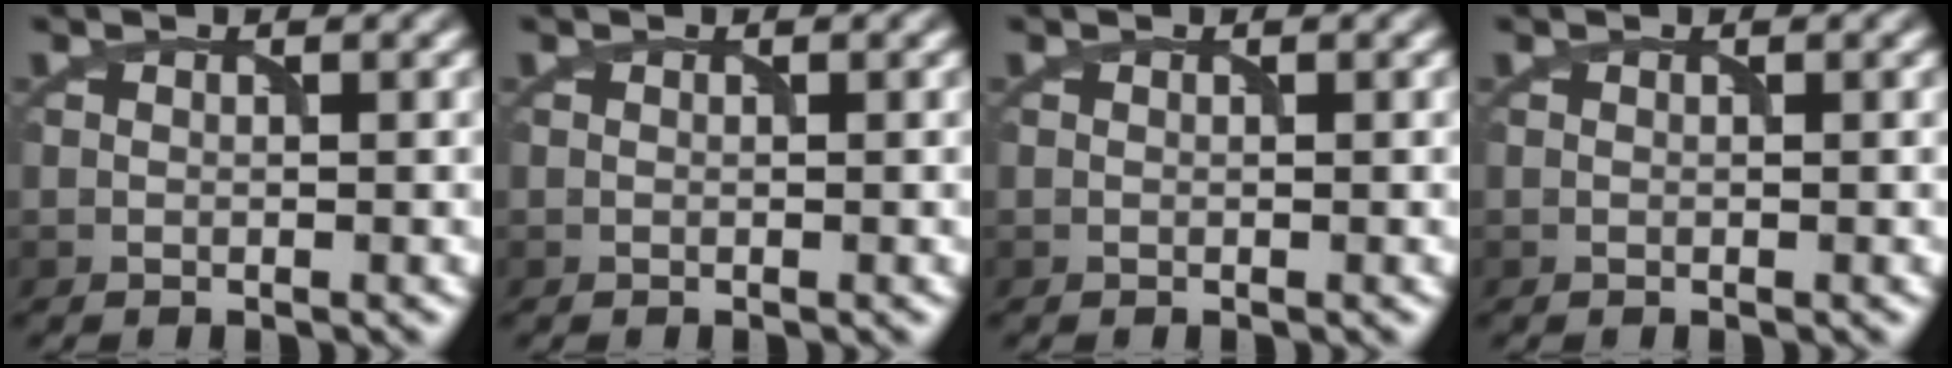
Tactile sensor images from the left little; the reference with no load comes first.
{"total": 0.0}
{"total": 0.0}
{"total": 0.0}